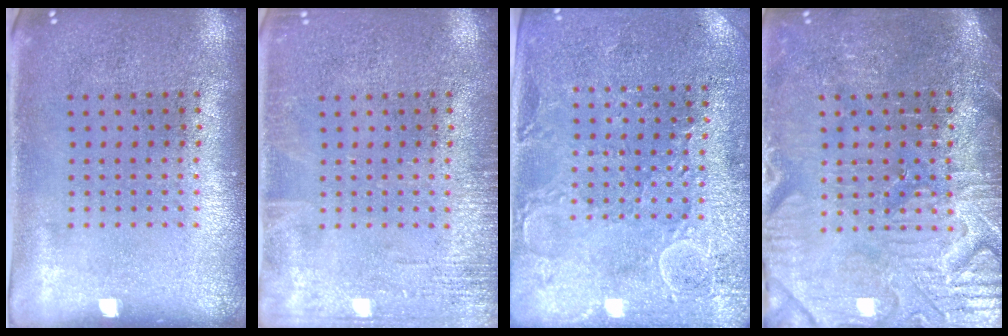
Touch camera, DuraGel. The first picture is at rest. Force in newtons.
{"total": 2.2, "press": 2.2, "slide": 0.3}
{"total": 2.7, "press": 2.7, "slide": 0.6}
{"total": 4.0, "press": 3.8, "slide": 1.4}